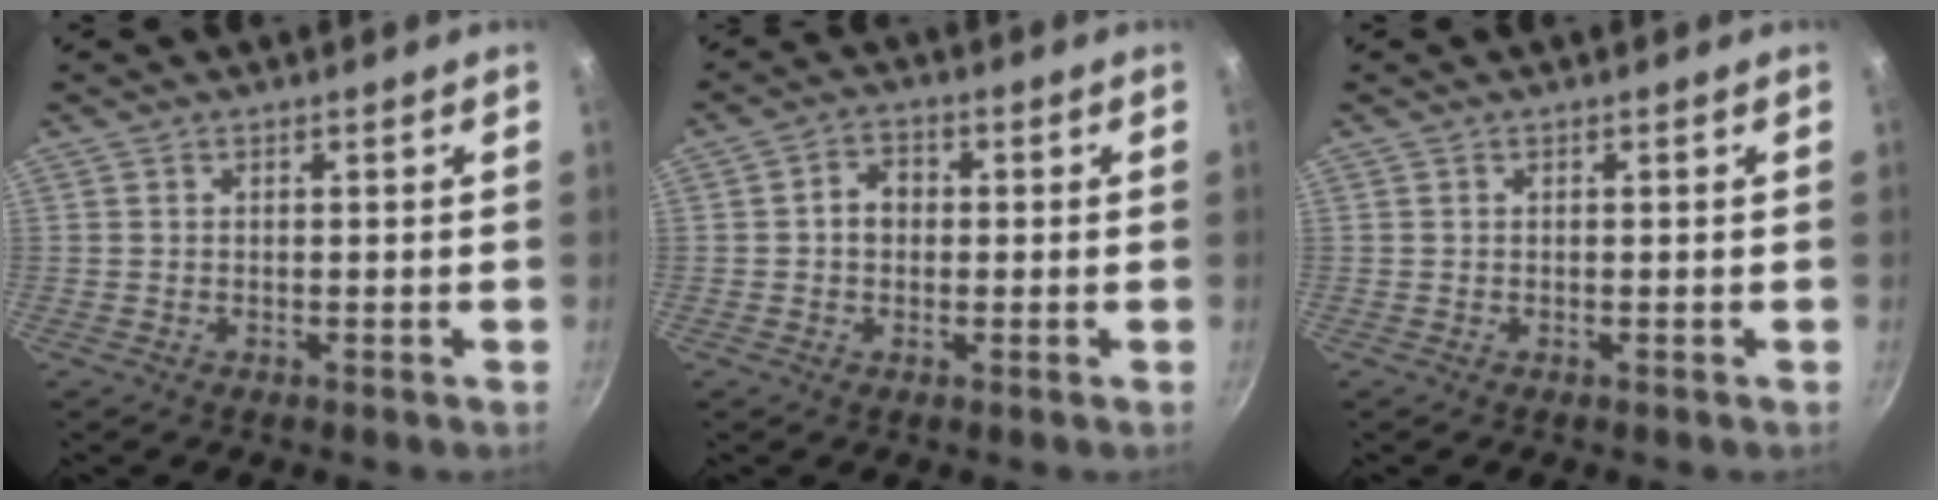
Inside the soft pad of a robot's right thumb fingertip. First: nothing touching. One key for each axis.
{"total": 4.4, "fx": 0.1, "fy": 3.5, "fz": 2.5, "tx": -0.018, "ty": 0.012, "tz": -0.004}
{"total": 0.0}